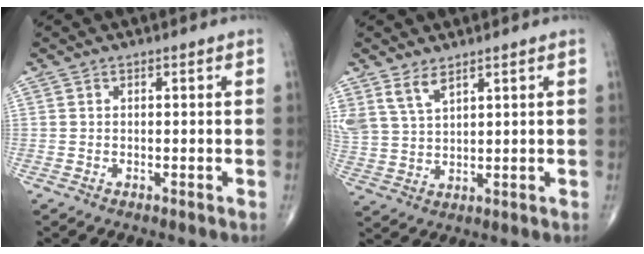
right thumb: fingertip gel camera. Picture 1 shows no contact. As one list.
[{"total": 5.8, "force": [4.0, 2.4, 3.4], "torque": [-0.066, -0.016, 0.090]}]